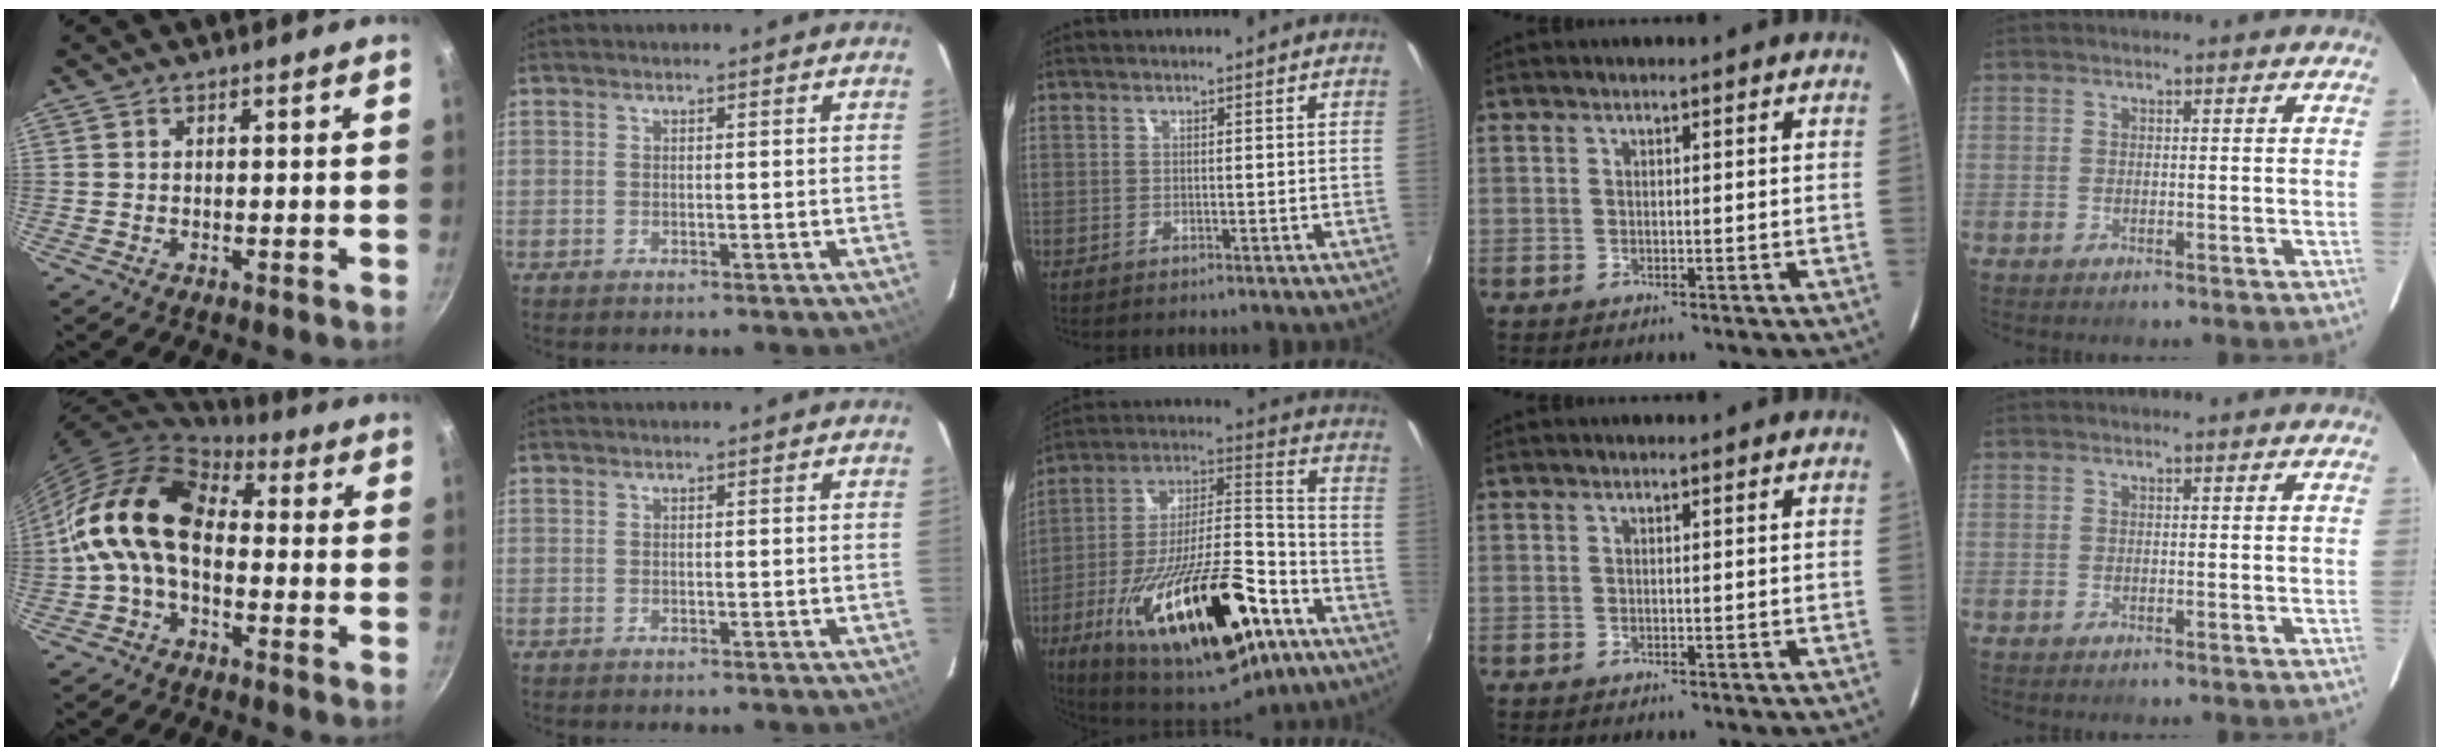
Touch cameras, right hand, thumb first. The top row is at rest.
{"thumb": {"total": 13.8, "force": [-0.3, 9.2, 10.3], "torque": [-0.161, 0.034, -0.028]}, "middle": {"total": 30.9, "force": [-15.7, 10.5, 24.4], "torque": [-0.412, -0.021, -0.240]}}